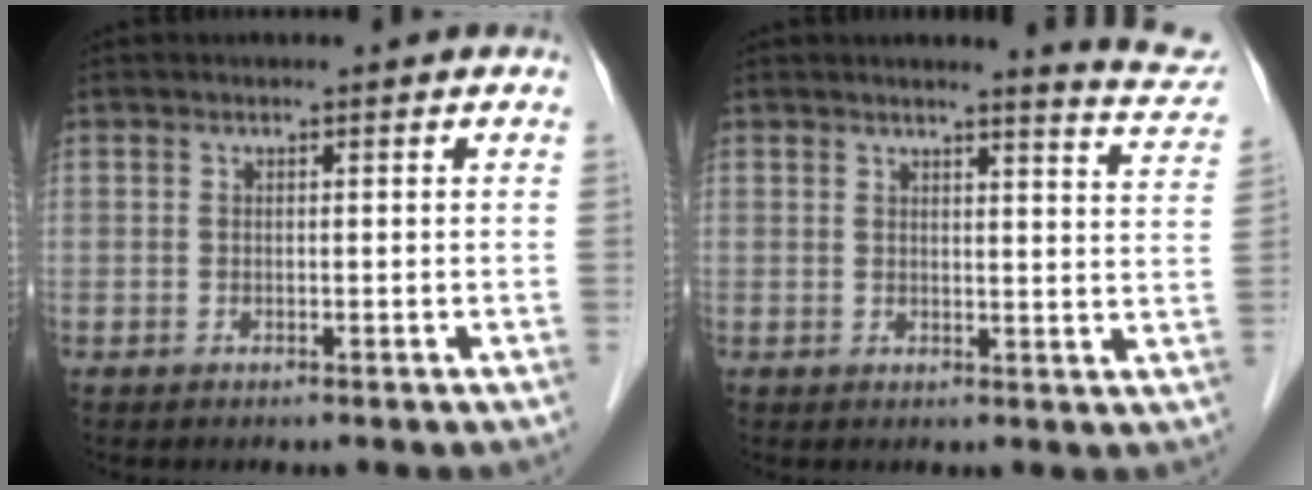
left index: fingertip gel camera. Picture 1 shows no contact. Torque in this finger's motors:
{"motor_torque": [0.57, -0.65, -0.09, -0.02]}